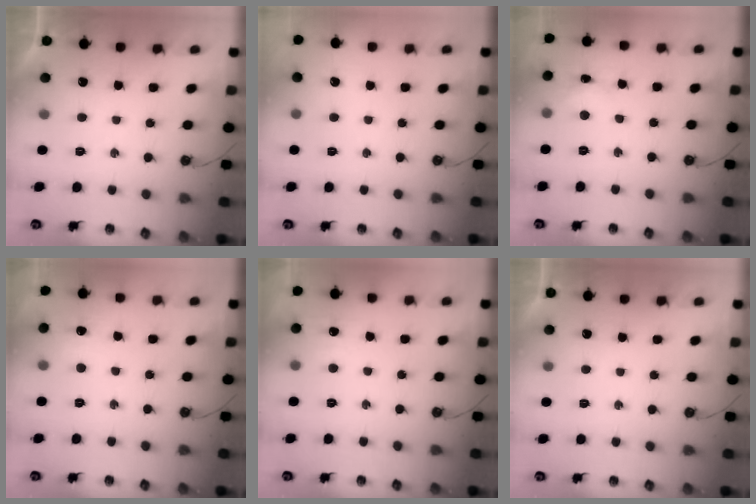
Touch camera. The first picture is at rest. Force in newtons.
{"total": 0.0}
{"total": 4.0, "press": 3.9, "slide": 0.8}
{"total": 4.1, "press": 4.0, "slide": 0.6}
{"total": 3.9, "press": 3.8, "slide": 0.5}
{"total": 0.0}